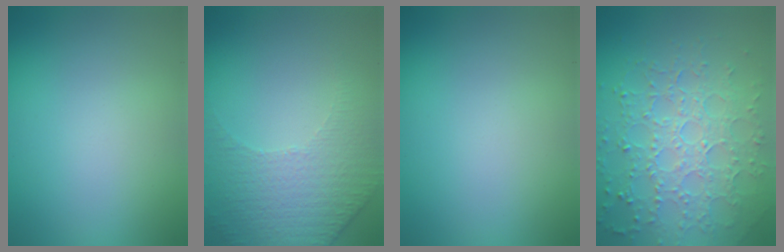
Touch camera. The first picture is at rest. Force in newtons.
{"total": 4.9, "press": 3.2, "slide": 3.6}
{"total": 0.0}
{"total": 7.3, "press": 5.4, "slide": 5.0}